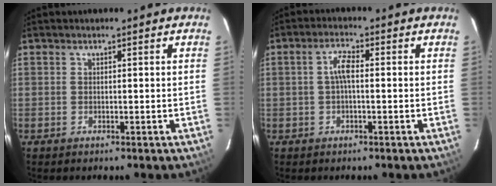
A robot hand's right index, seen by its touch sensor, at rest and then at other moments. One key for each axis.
{"total": 3.3, "fx": -0.1, "fy": 1.1, "fz": 3.1, "tx": -0.062, "ty": 0.010, "tz": -0.001}